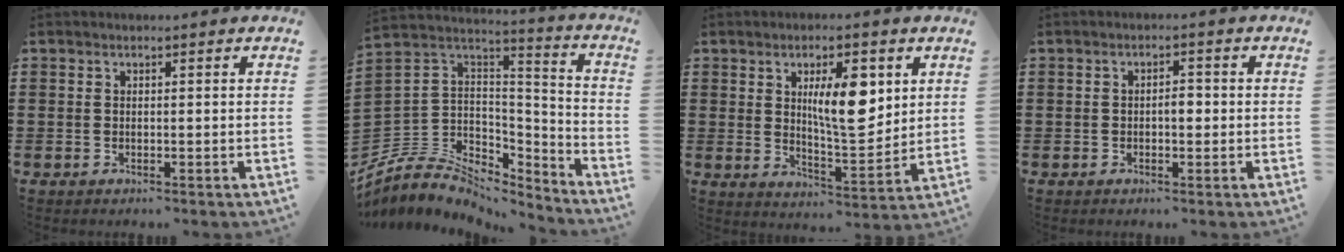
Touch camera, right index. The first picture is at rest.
{"total": 6.9, "force": [-4.0, 5.3, 1.8], "torque": [-0.067, -0.011, -0.078]}
{"total": 9.6, "force": [3.0, 3.6, 8.4], "torque": [-0.129, -0.005, 0.043]}
{"total": 2.3, "force": [-0.3, 1.0, 2.0], "torque": [-0.037, 0.004, -0.008]}